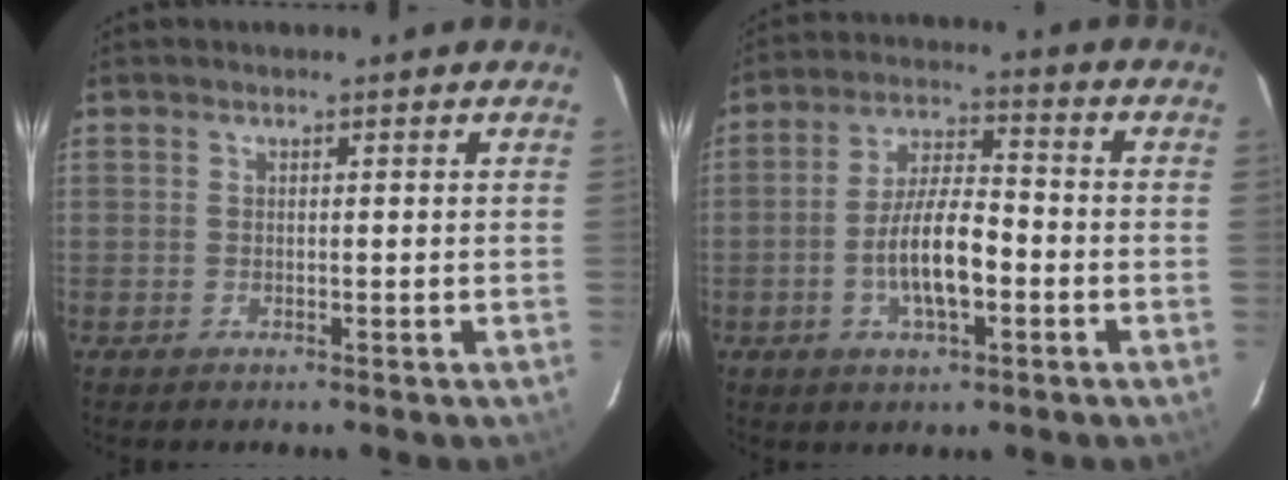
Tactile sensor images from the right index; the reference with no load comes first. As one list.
[{"total": 9.9, "force": [-3.0, 3.2, 8.9], "torque": [-0.173, 0.003, -0.052]}]